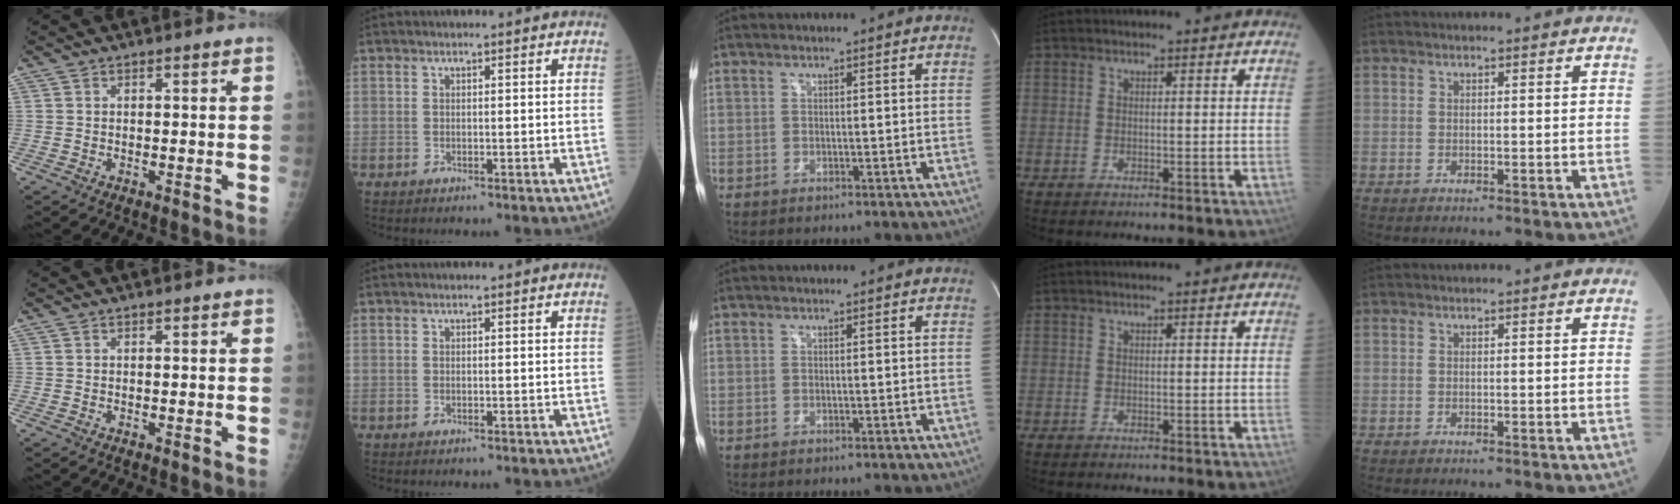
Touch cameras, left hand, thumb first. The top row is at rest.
{}